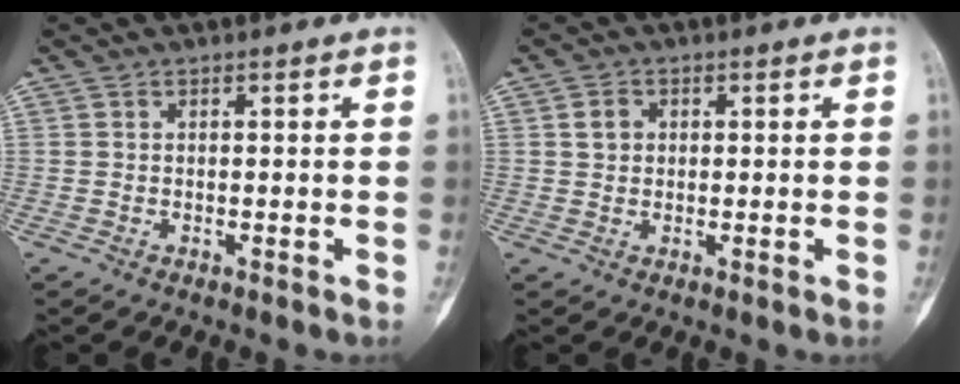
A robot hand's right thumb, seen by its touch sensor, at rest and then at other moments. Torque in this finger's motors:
{"motor_torque": [-0.25, -0.25, 0.32, -0.31, -0.02]}